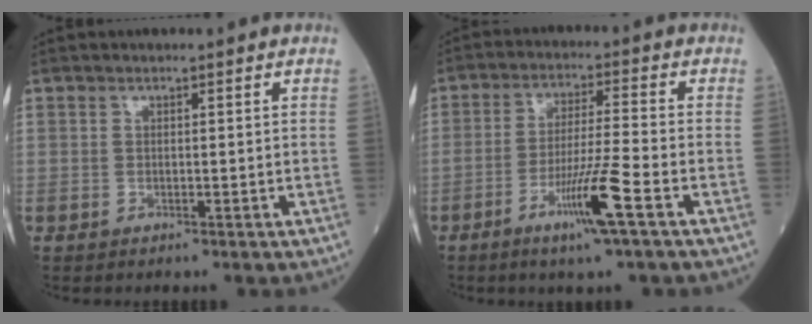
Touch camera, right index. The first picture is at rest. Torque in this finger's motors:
{"motor_torque": [1.35, -0.58, 0.77, 0.21]}